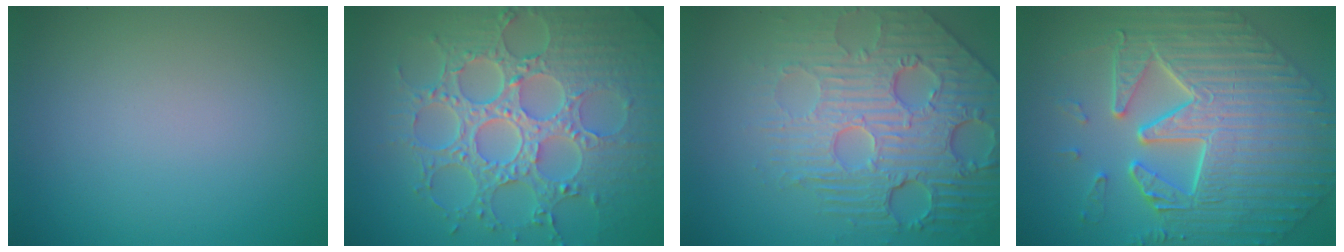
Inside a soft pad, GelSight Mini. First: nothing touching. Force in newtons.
{"total": 8.8, "press": 6.6, "slide": 5.8}
{"total": 8.2, "press": 5.8, "slide": 5.9}
{"total": 10.1, "press": 7.5, "slide": 6.8}